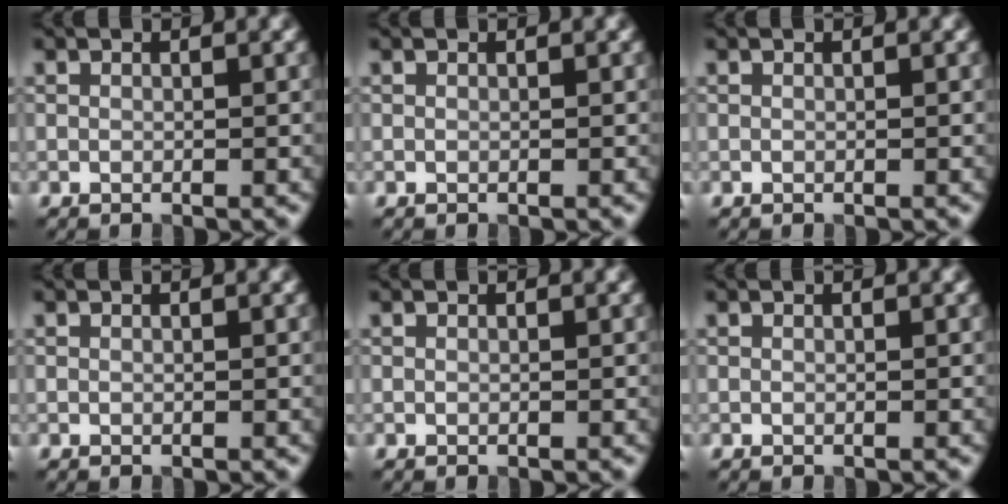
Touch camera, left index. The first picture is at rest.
{"total": 0.0}
{"total": 0.0}
{"total": 0.0}
{"total": 0.0}
{"total": 0.0}